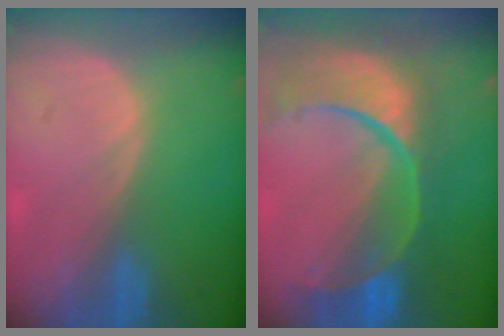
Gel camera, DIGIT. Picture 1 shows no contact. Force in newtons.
{"total": 13.5, "press": 10.8, "slide": 8.0}